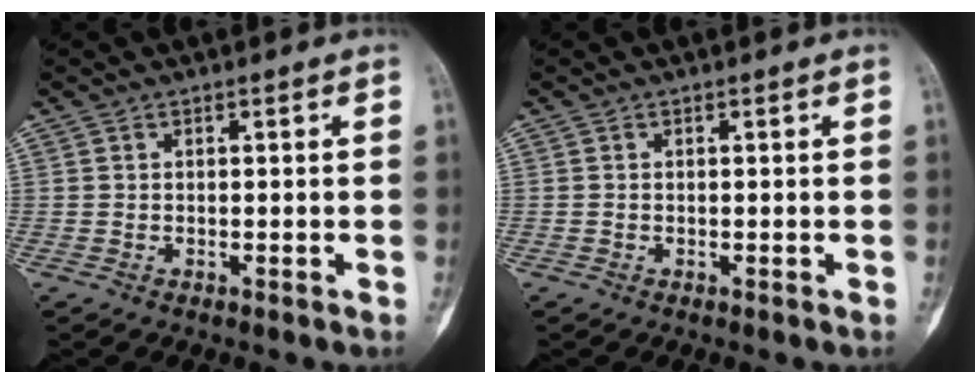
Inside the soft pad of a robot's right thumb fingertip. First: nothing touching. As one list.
[{"total": 0.0}]